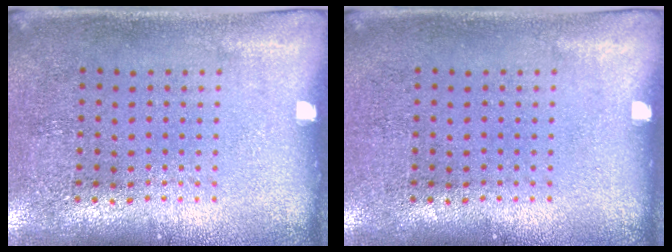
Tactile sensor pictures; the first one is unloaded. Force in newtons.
{"total": 0.0}